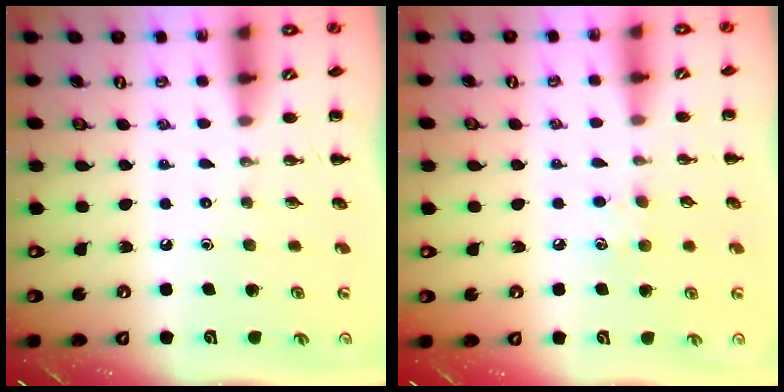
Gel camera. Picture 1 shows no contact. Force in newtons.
{"total": 5.8, "press": 5.6, "slide": 1.6}